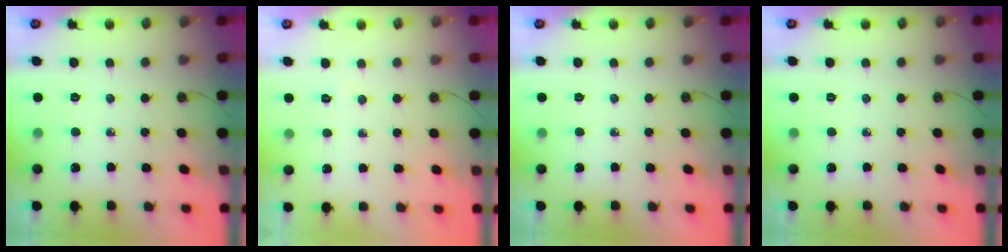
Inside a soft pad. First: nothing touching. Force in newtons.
{"total": 18.9, "press": 4.1, "slide": 18.4}
{"total": 0.0}
{"total": 0.0}